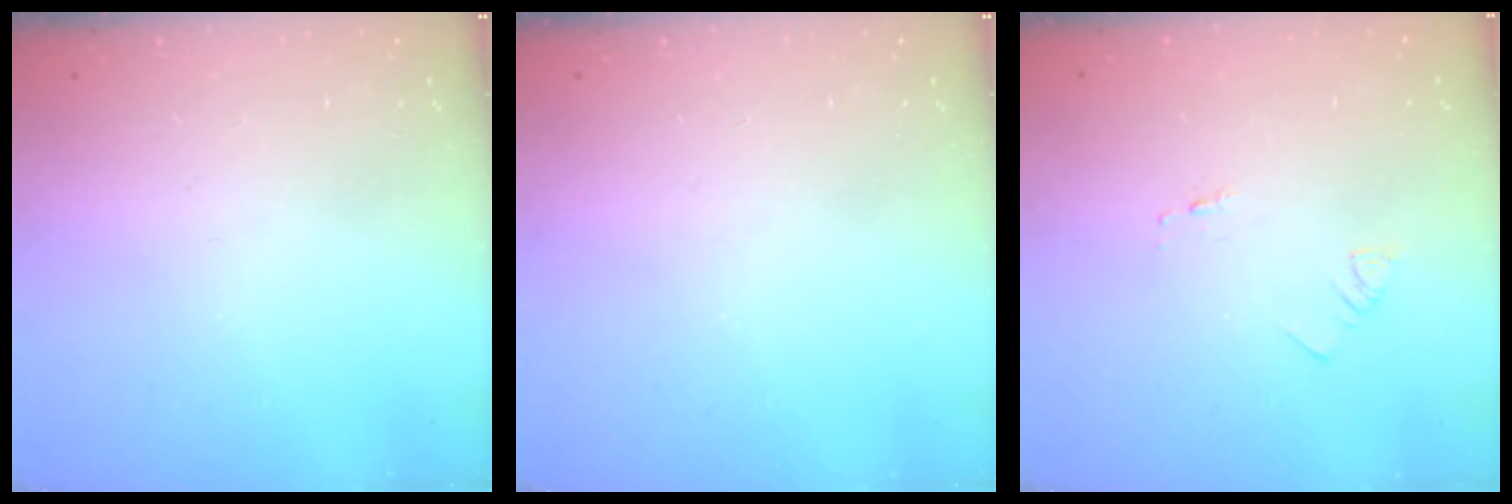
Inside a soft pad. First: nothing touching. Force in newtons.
{"total": 0.0}
{"total": 1.3, "press": 1.2, "slide": 0.1}